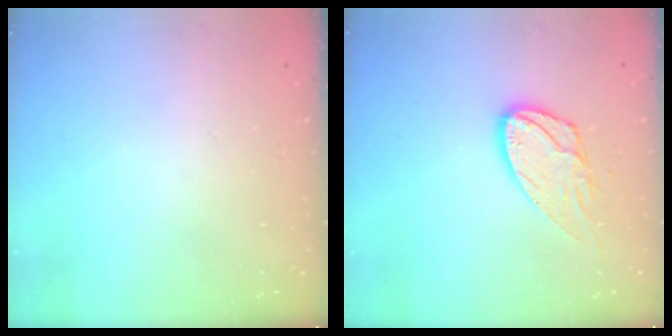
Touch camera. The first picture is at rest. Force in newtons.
{"total": 11.6, "press": 11.6, "slide": 0.9}